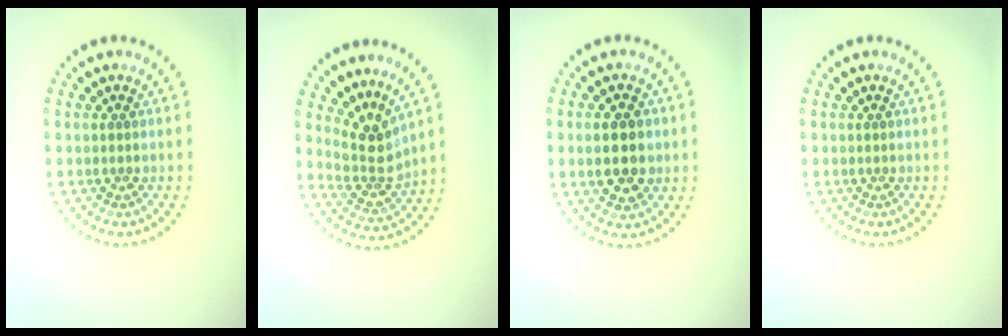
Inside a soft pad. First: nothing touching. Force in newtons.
{"total": 3.3, "press": 2.4, "slide": 2.3}
{"total": 4.5, "press": 4.5, "slide": 0.2}
{"total": 0.0}